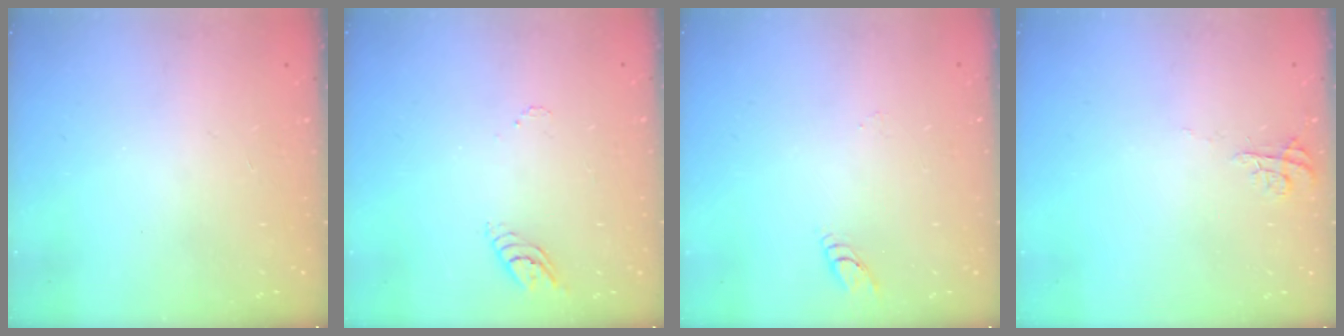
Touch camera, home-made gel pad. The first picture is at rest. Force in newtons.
{"total": 4.2, "press": 4.1, "slide": 0.3}
{"total": 2.8, "press": 2.8, "slide": 0.3}
{"total": 5.3, "press": 5.3, "slide": 0.5}